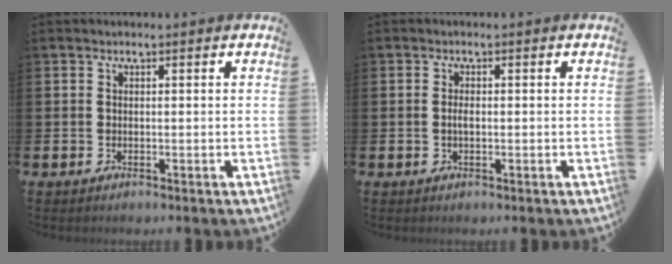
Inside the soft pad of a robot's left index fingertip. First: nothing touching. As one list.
[{"total": 1.1, "force": [-0.1, 0.4, 1.0], "torque": [-0.015, -0.001, -0.004]}]